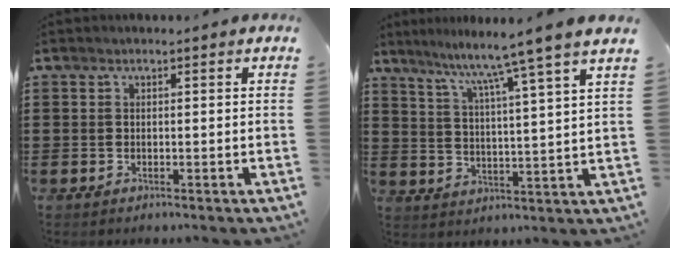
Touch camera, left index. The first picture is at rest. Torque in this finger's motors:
{"motor_torque": [1.18, -0.96, 0.65, 0.21]}